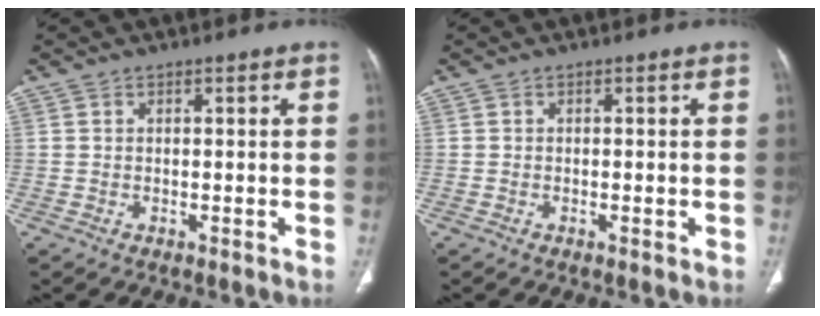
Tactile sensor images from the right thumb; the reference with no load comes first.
{"total": 1.0, "force": [-0.3, 0.4, 0.9], "torque": [-0.011, -0.001, -0.004]}